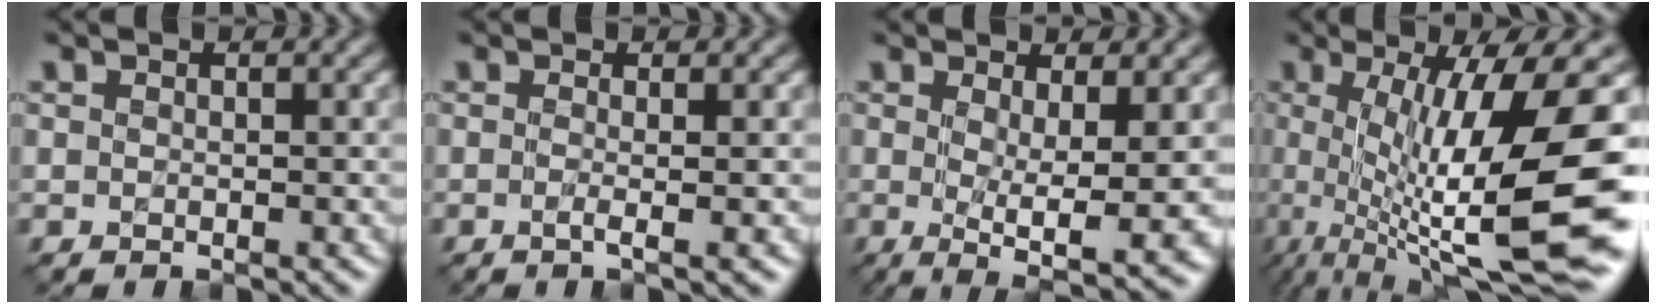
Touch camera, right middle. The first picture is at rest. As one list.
[{"total": 1.9, "force": [-0.2, 0.5, 1.8], "torque": [-0.023, -0.004, -0.013]}, {"total": 5.9, "force": [-0.1, 1.1, 5.8], "torque": [-0.087, -0.017, -0.001]}, {"total": 14.4, "force": [-0.2, 3.4, 14.0], "torque": [-0.204, -0.004, -0.003]}]